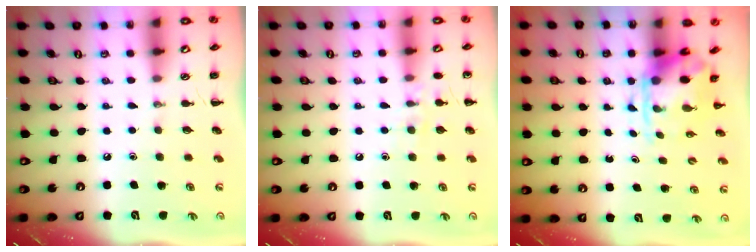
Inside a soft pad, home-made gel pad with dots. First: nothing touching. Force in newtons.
{"total": 7.5, "press": 7.4, "slide": 1.6}
{"total": 3.5, "press": 3.4, "slide": 0.9}